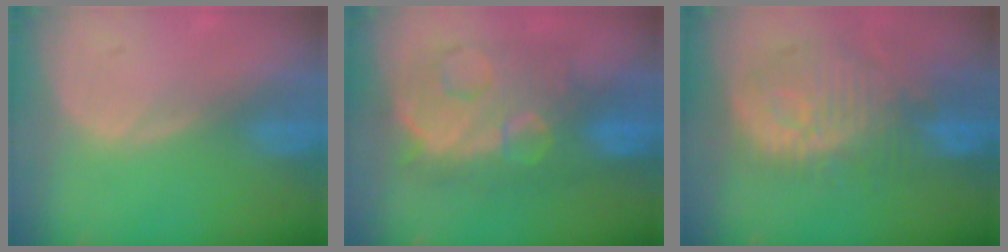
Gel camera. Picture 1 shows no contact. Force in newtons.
{"total": 12.4, "press": 12.3, "slide": 1.2}
{"total": 12.4, "press": 11.1, "slide": 5.6}